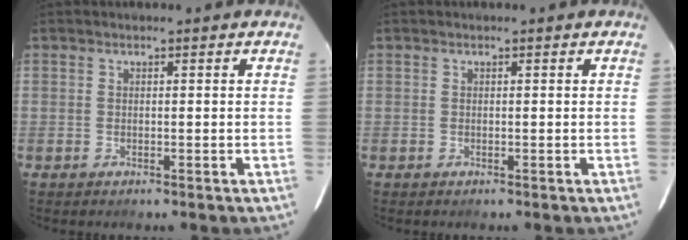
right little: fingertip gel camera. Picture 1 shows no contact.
{"total": 0.0}